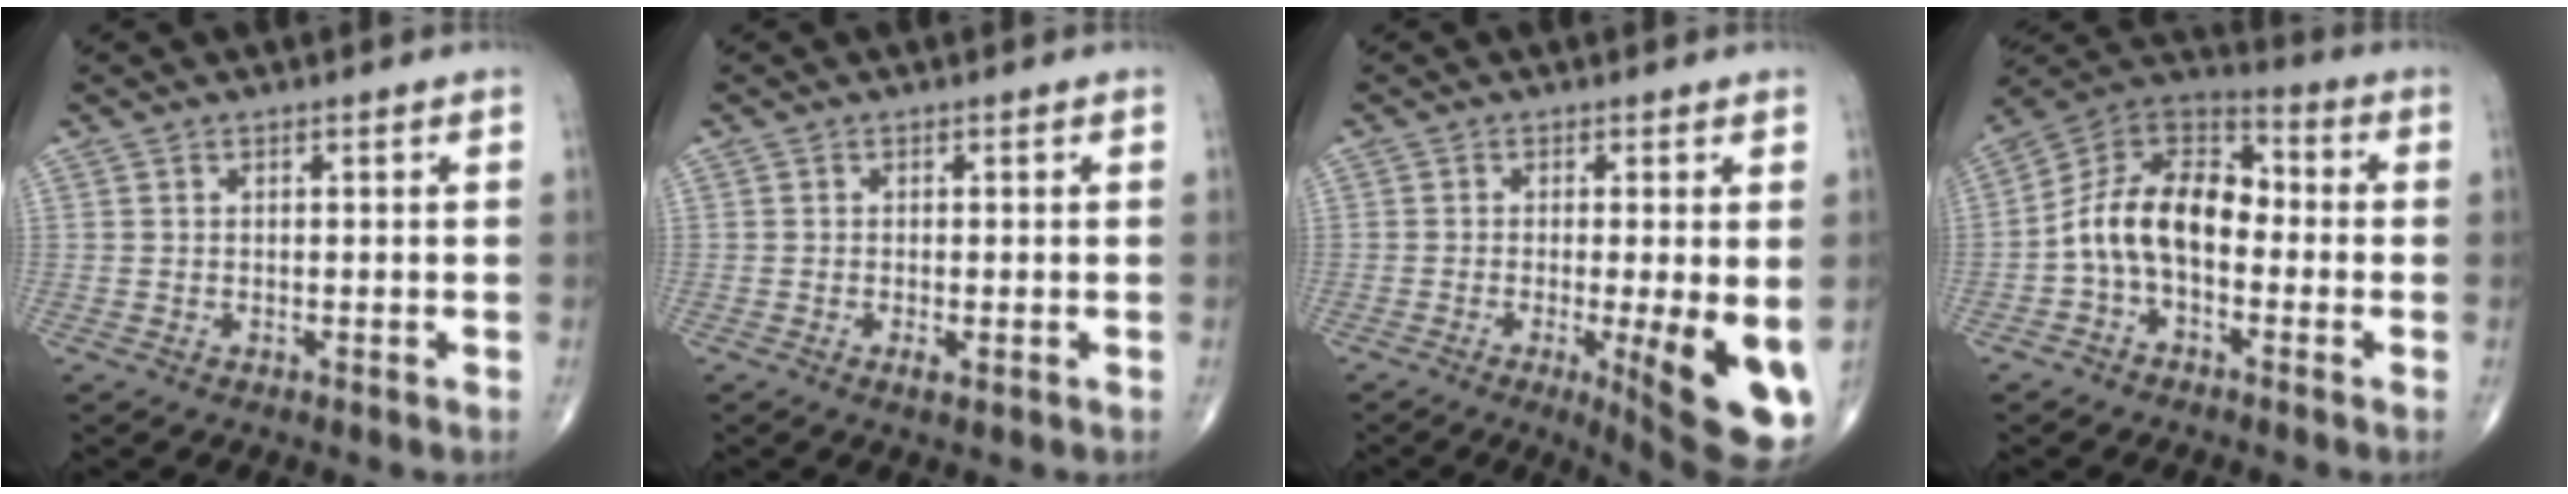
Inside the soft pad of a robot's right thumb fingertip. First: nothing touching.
{"total": 2.5, "force": [-0.9, 0.8, 2.2], "torque": [-0.041, -0.005, -0.016]}
{"total": 12.9, "force": [-3.0, 2.7, 12.3], "torque": [-0.151, -0.024, -0.034]}
{"total": 13.3, "force": [-2.4, 8.5, 10.0], "torque": [-0.157, 0.052, -0.057]}